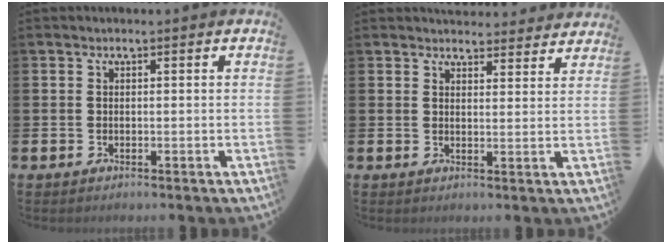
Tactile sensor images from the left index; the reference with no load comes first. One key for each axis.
{"total": 3.7, "fx": 3.6, "fy": 0.8, "fz": -0.2, "tx": 0.010, "ty": -0.025, "tz": 0.065}